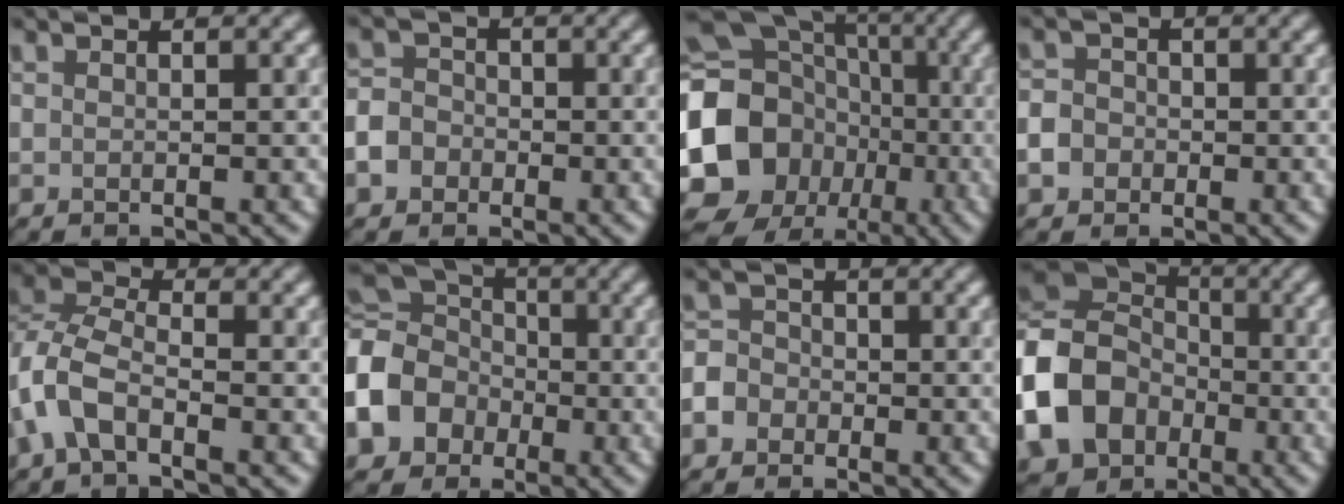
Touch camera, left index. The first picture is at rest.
{"total": 4.2, "force": [-1.8, 3.5, 1.5], "torque": [-0.015, -0.006, -0.044]}
{"total": 19.9, "force": [-3.7, 17.6, 8.4], "torque": [-0.177, -0.006, -0.099]}
{"total": 3.5, "force": [-1.2, 3.0, 1.3], "torque": [-0.011, 0.001, -0.032]}
{"total": 4.7, "force": [-1.9, 2.7, 3.4], "torque": [-0.078, 0.008, -0.055]}
{"total": 12.2, "force": [-2.8, 10.3, 5.9], "torque": [-0.152, -0.015, -0.082]}
{"total": 4.3, "force": [-2.0, 3.7, 1.2], "torque": [-0.006, -0.001, -0.050]}
{"total": 11.4, "force": [-2.9, 9.2, 5.9], "torque": [-0.149, -0.011, -0.073]}